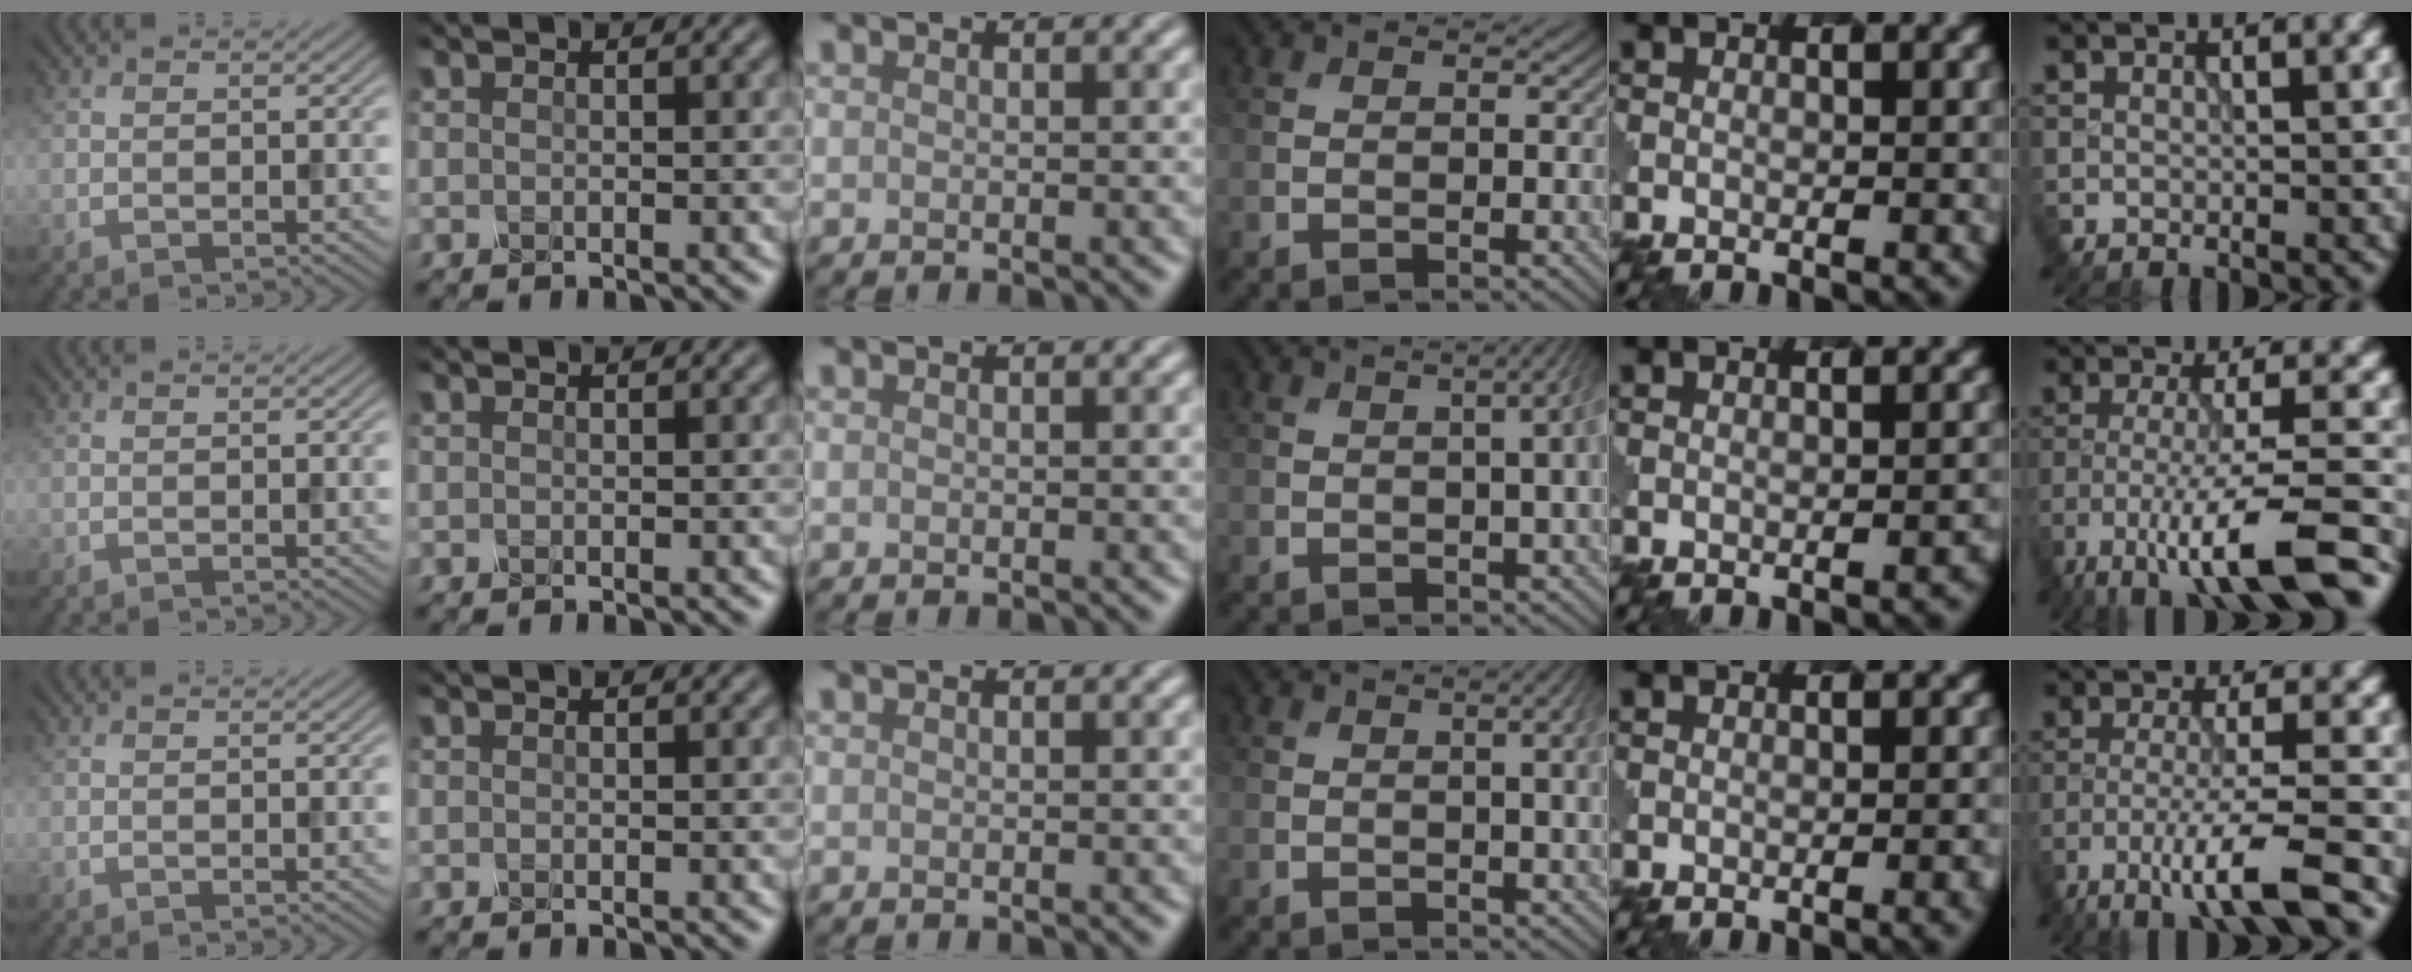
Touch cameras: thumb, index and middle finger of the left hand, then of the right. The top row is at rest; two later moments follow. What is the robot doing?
{"motion": "pour", "object": "mug"}